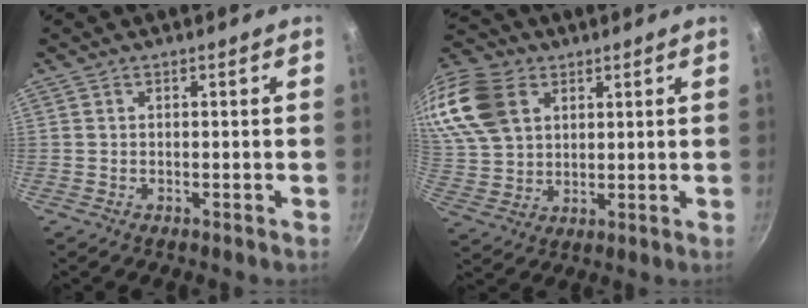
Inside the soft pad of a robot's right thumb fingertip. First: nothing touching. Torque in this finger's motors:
{"motor_torque": [-0.05, 0.40, 0.67, 0.22, 0.43]}